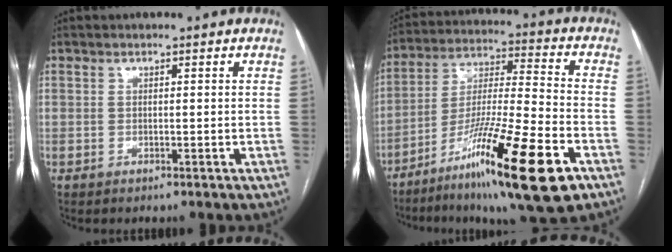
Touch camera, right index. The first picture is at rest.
{"total": 20.7, "force": [-11.1, 1.3, 17.4], "torque": [-0.292, -0.035, -0.190]}